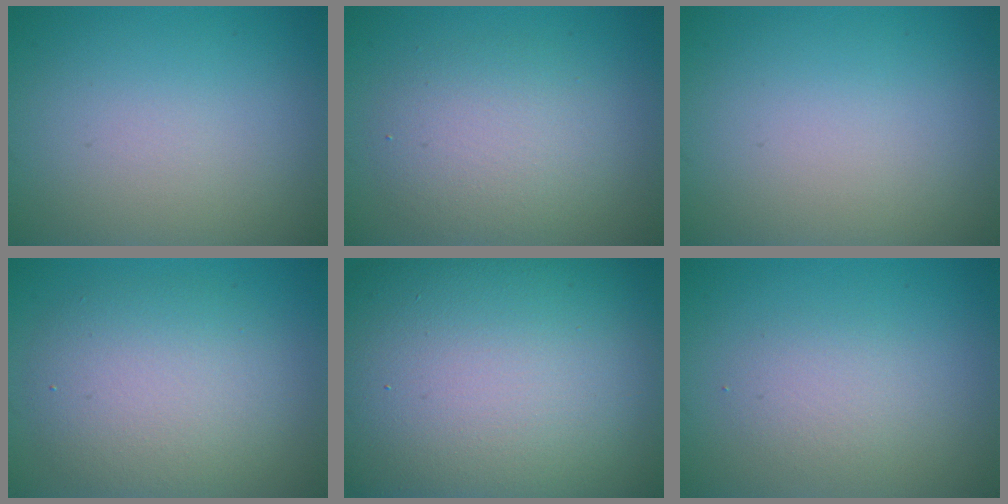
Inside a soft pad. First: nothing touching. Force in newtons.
{"total": 2.5, "press": 2.5, "slide": 0.4}
{"total": 0.0}
{"total": 5.9, "press": 5.8, "slide": 0.6}
{"total": 23.7, "press": 23.6, "slide": 1.3}
{"total": 2.0, "press": 1.9, "slide": 0.2}